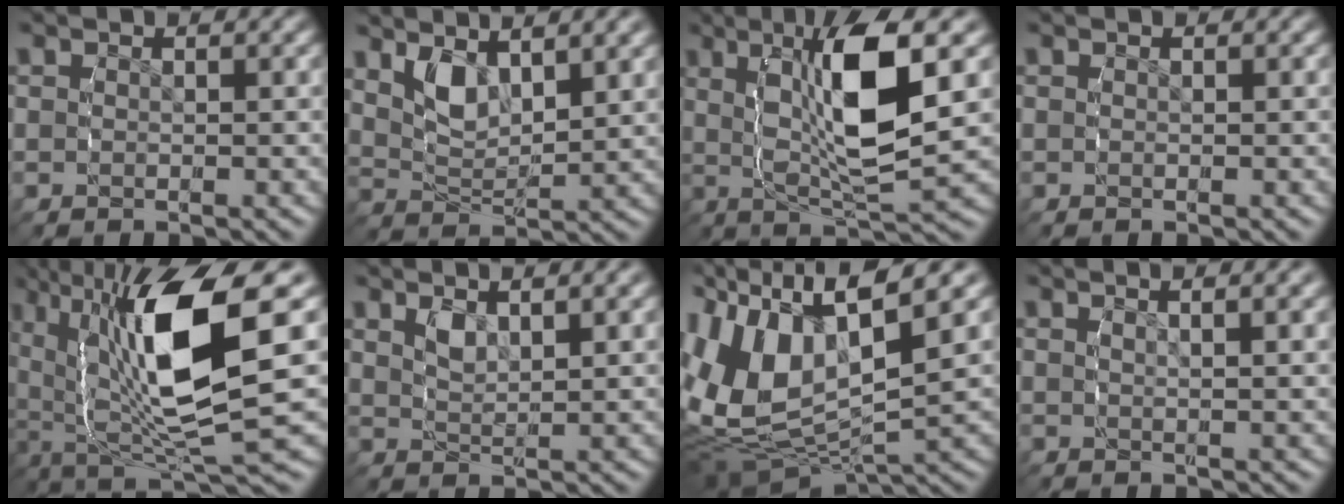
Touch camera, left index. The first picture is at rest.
{"total": 5.4, "force": [1.8, 3.5, 3.7], "torque": [-0.086, -0.002, 0.028]}
{"total": 10.2, "force": [1.4, 4.2, 9.2], "torque": [-0.170, 0.002, 0.019]}
{"total": 0.0}
{"total": 15.8, "force": [-0.5, 8.1, 13.6], "torque": [-0.248, -0.018, 0.001]}
{"total": 2.4, "force": [1.1, 0.9, 1.8], "torque": [-0.048, -0.006, 0.020]}
{"total": 15.8, "force": [-0.5, 11.8, 10.6], "torque": [-0.241, -0.038, 0.000]}
{"total": 3.6, "force": [2.3, 0.9, 2.6], "torque": [-0.035, 0.007, 0.034]}